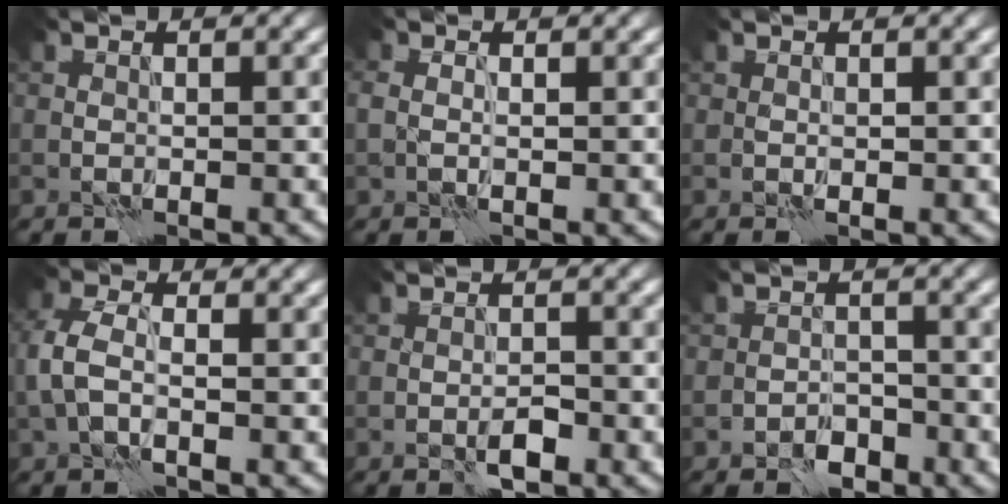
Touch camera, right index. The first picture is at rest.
{"total": 1.8, "force": [0.2, 1.2, 1.3], "torque": [-0.029, 0.004, -0.001]}
{"total": 0.7, "force": [0.1, 0.3, 0.6], "torque": [-0.013, 0.000, 0.001]}
{"total": 3.6, "force": [-0.4, 2.0, 3.0], "torque": [-0.078, 0.007, -0.016]}
{"total": 1.8, "force": [-0.9, 0.6, 1.4], "torque": [-0.023, 0.002, -0.017]}
{"total": 2.2, "force": [-1.6, 1.2, 0.9], "torque": [-0.008, 0.005, -0.028]}